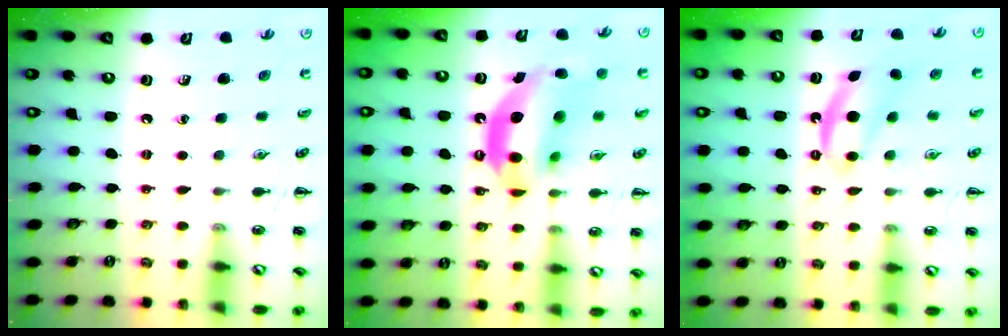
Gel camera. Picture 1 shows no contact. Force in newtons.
{"total": 15.4, "press": 14.9, "slide": 4.1}
{"total": 6.1, "press": 6.0, "slide": 1.1}